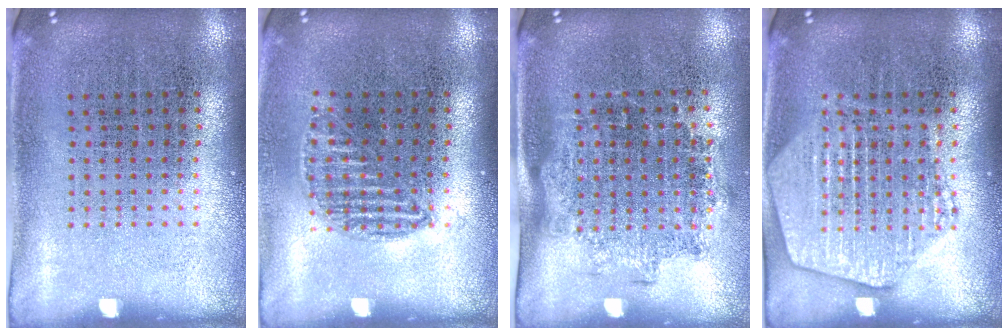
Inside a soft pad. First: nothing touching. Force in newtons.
{"total": 1.1, "press": 1.0, "slide": 0.4}
{"total": 1.4, "press": 1.1, "slide": 0.8}
{"total": 3.0, "press": 3.0, "slide": 0.3}